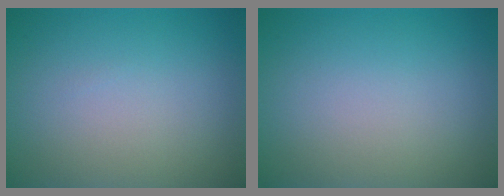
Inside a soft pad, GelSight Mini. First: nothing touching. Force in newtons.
{"total": 0.0}